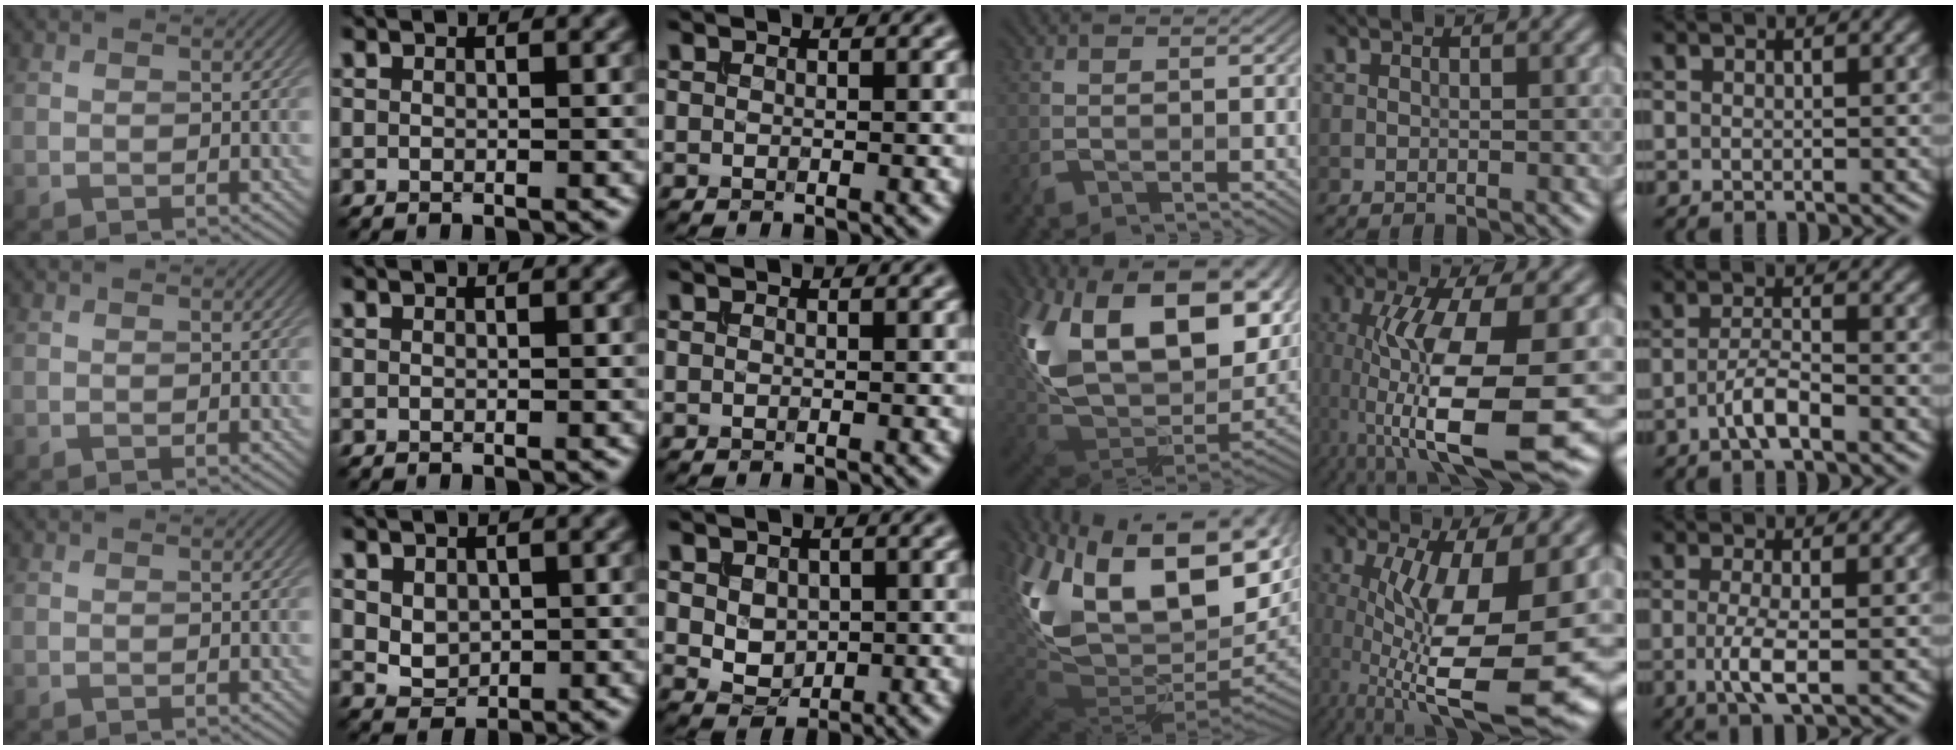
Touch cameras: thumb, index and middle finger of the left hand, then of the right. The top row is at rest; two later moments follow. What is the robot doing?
{"motion": "insert", "object": "drawer"}